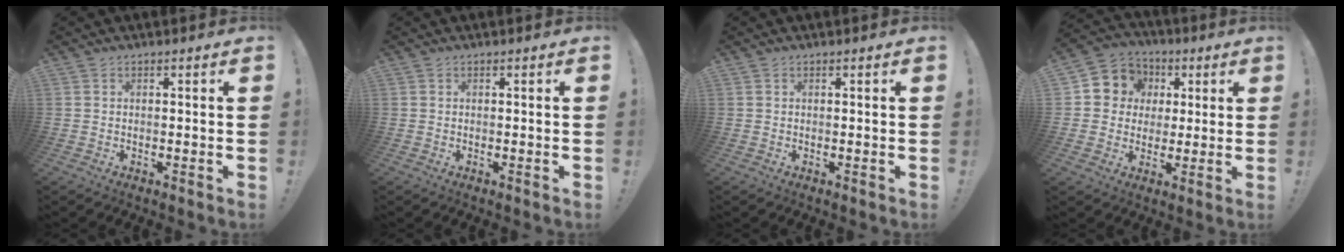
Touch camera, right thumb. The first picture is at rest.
{"total": 0.0}
{"total": 0.0}
{"total": 8.5, "force": [1.2, 8.1, 2.2], "torque": [-0.028, -0.003, 0.030]}